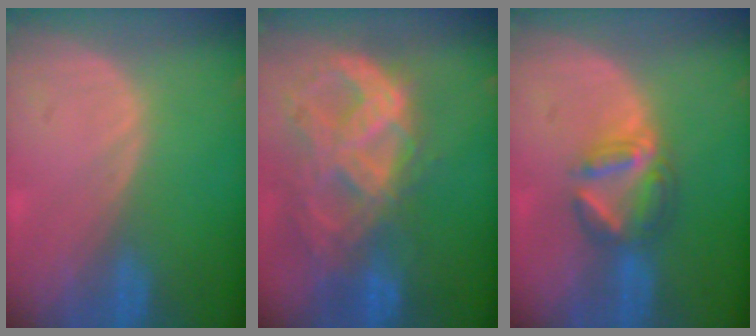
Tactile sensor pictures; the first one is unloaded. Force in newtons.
{"total": 11.3, "press": 9.6, "slide": 6.0}
{"total": 6.1, "press": 5.4, "slide": 2.7}